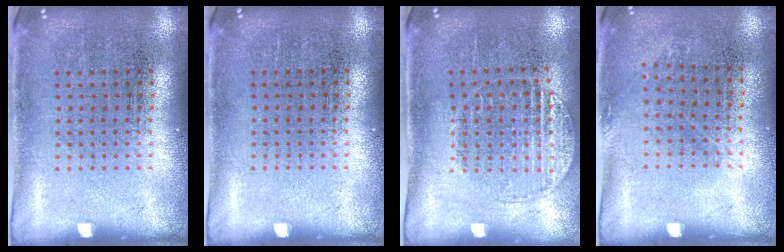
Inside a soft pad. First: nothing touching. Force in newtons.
{"total": 0.0}
{"total": 1.2, "press": 1.1, "slide": 0.4}
{"total": 0.8, "press": 0.6, "slide": 0.5}